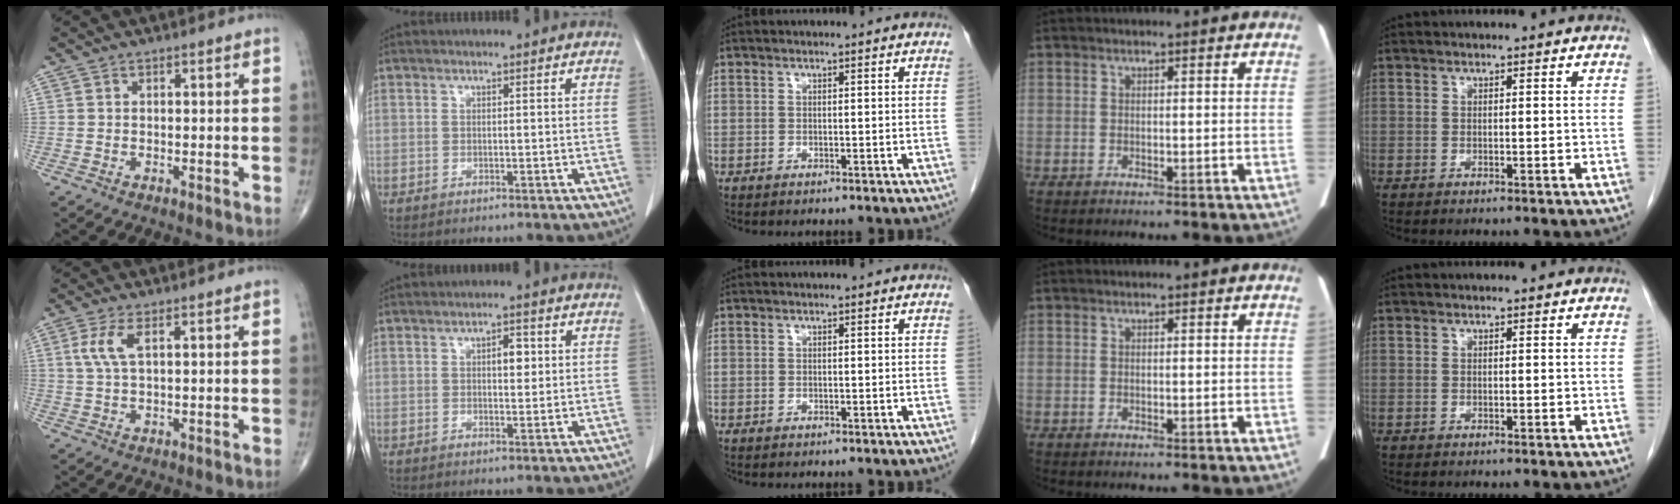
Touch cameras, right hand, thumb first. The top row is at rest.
{"thumb": {"total": 4.5, "force": [1.4, 1.5, 4.0], "torque": [-0.102, 0.004, 0.033]}, "index": {"total": 2.7, "force": [0.6, 1.2, 2.4], "torque": [-0.035, 0.003, 0.008]}}